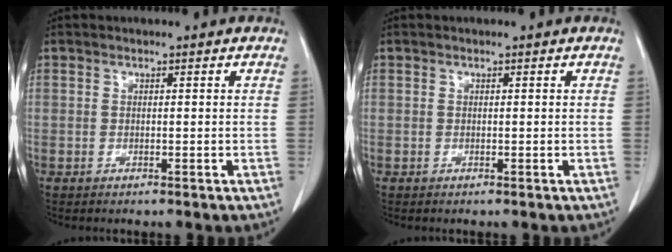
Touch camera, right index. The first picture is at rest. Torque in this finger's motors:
{"motor_torque": [0.00, 0.00, 0.00, 0.00]}